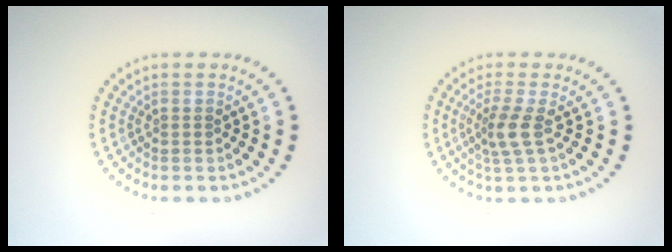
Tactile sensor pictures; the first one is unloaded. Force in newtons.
{"total": 2.4, "press": 1.8, "slide": 1.6}